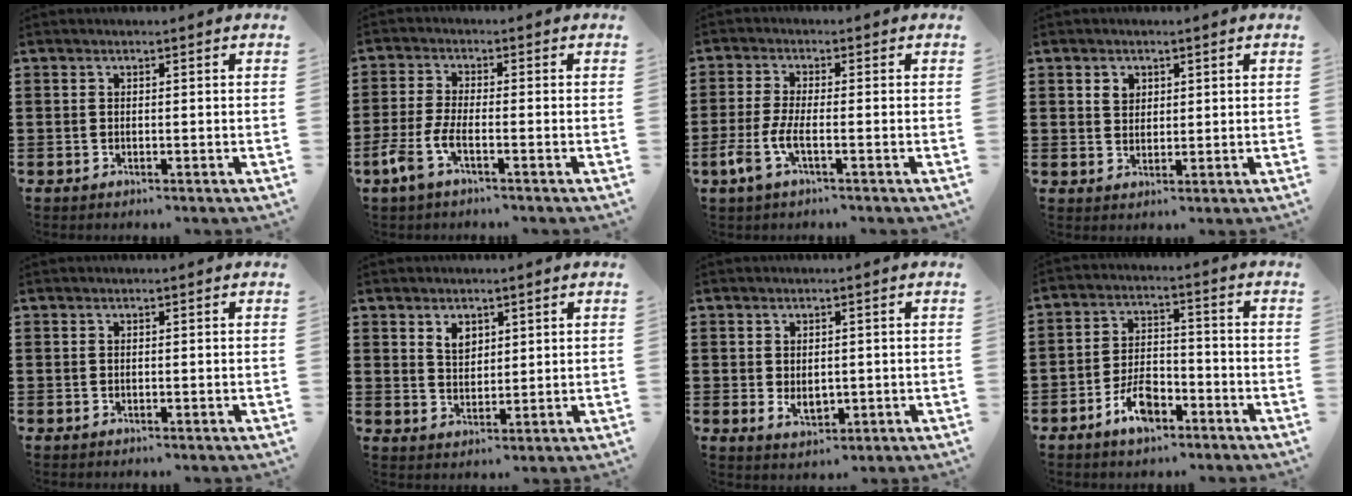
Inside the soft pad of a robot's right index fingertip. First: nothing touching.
{"total": 4.7, "force": [-2.6, 1.0, 3.8], "torque": [-0.100, -0.015, -0.054]}
{"total": 4.9, "force": [-2.1, 1.1, 4.4], "torque": [-0.109, -0.016, -0.045]}
{"total": 2.2, "force": [1.1, 1.7, 0.7], "torque": [-0.020, 0.008, 0.021]}
{"total": 0.0}
{"total": 3.3, "force": [2.0, 2.1, 1.5], "torque": [-0.037, 0.007, 0.037]}
{"total": 2.9, "force": [0.1, 1.7, 2.3], "torque": [-0.037, -0.001, 0.002]}
{"total": 6.6, "force": [-4.0, 3.1, 4.2], "torque": [-0.086, 0.010, -0.077]}